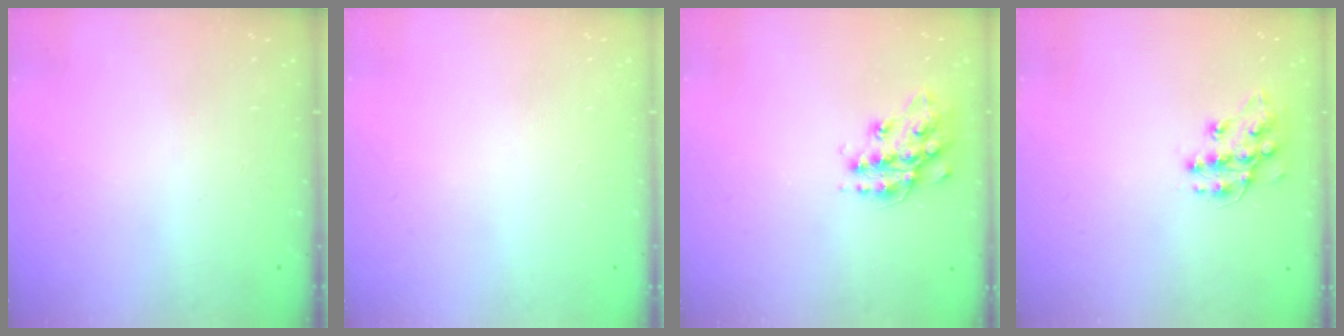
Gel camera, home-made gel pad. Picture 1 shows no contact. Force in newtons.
{"total": 0.0}
{"total": 14.4, "press": 14.4, "slide": 0.7}
{"total": 11.3, "press": 11.3, "slide": 0.2}